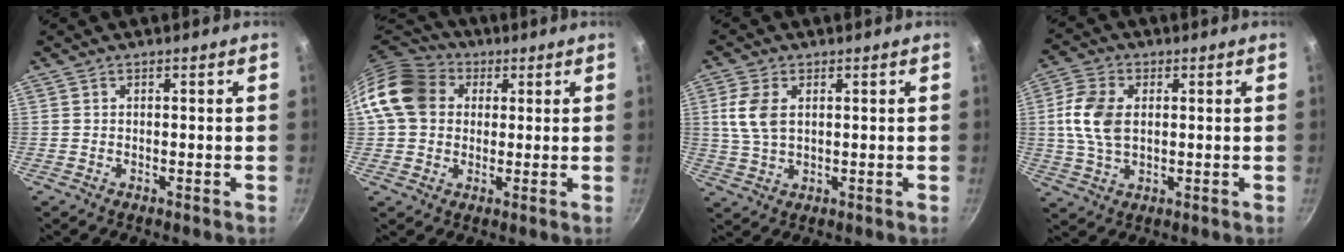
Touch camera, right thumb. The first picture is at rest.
{"total": 13.2, "force": [2.7, 10.8, 7.0], "torque": [-0.112, 0.023, 0.032]}
{"total": 6.5, "force": [1.6, 3.9, 5.0], "torque": [-0.104, -0.001, 0.031]}
{"total": 9.4, "force": [1.2, 6.0, 7.1], "torque": [-0.137, 0.006, 0.019]}